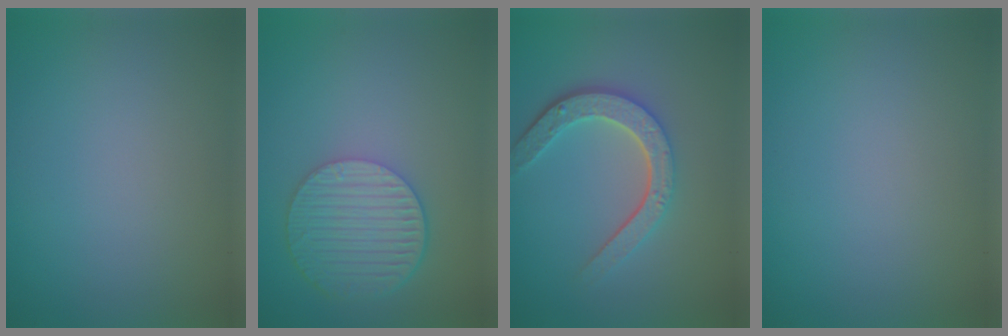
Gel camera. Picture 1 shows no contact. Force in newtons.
{"total": 6.1, "press": 4.5, "slide": 4.1}
{"total": 4.6, "press": 3.5, "slide": 3.0}
{"total": 0.0}